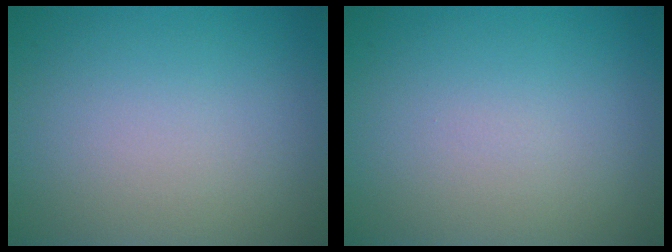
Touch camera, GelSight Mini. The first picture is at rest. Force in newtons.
{"total": 0.0}